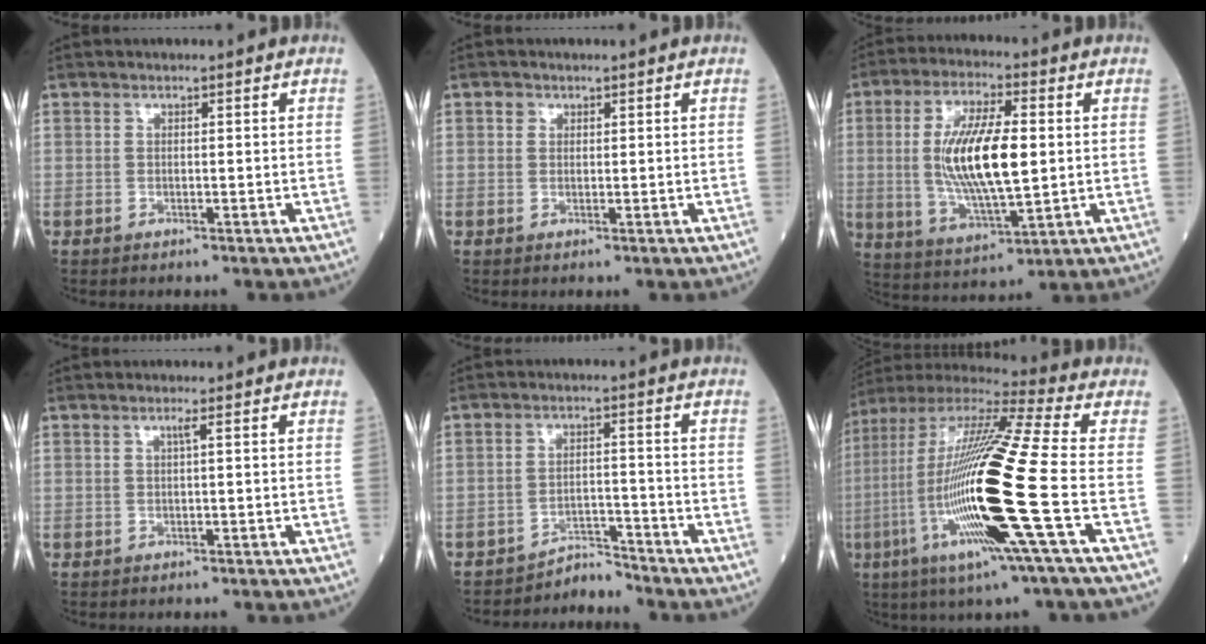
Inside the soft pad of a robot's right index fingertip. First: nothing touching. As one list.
[{"total": 1.0, "force": [0.5, 0.9, 0.2], "torque": [0.002, -0.001, 0.005]}, {"total": 14.2, "force": [0.9, 3.7, 13.7], "torque": [-0.273, -0.001, 0.018]}, {"total": 0.8, "force": [0.2, -0.3, 0.7], "torque": [-0.019, -0.002, 0.008]}, {"total": 3.6, "force": [-3.4, 0.1, -1.4], "torque": [0.031, 0.009, -0.052]}, {"total": 24.4, "force": [-5.1, 0.3, 23.9], "torque": [-0.497, -0.031, -0.112]}]